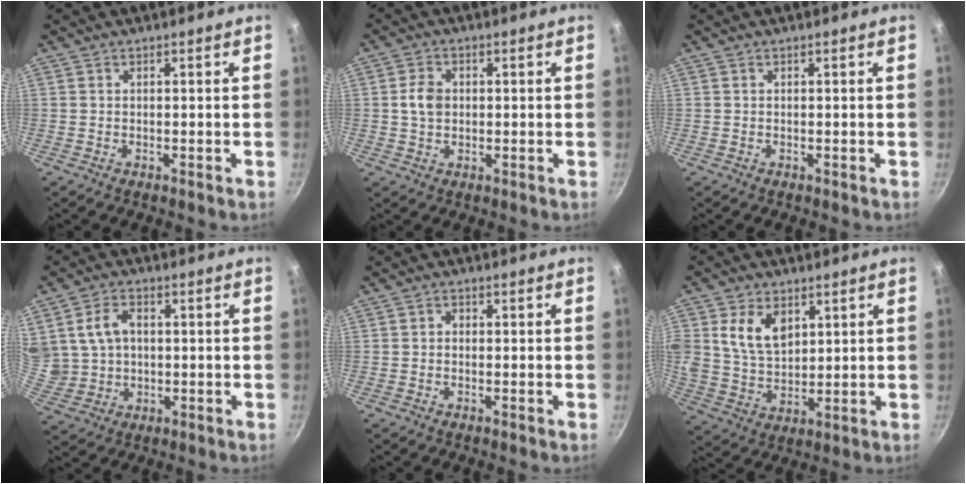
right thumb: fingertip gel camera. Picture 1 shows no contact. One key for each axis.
{"total": 4.4, "fx": 0.3, "fy": 3.3, "fz": 2.9, "tx": -0.044, "ty": 0.005, "tz": 0.002}
{"total": 0.0}
{"total": 11.4, "fx": 2.2, "fy": 9.0, "fz": 6.6, "tx": -0.121, "ty": 0.004, "tz": 0.053}
{"total": 1.2, "fx": -0.1, "fy": 1.0, "fz": 0.5, "tx": -0.008, "ty": 0.005, "tz": -0.004}
{"total": 10.1, "fx": 3.7, "fy": 6.9, "fz": 6.4, "tx": -0.102, "ty": -0.023, "tz": 0.074}